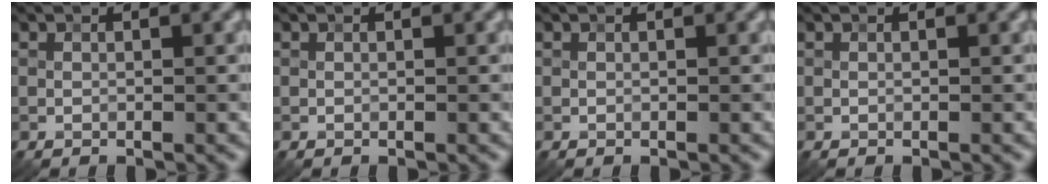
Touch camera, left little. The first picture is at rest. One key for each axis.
{"total": 0.0}
{"total": 0.0}
{"total": 0.0}